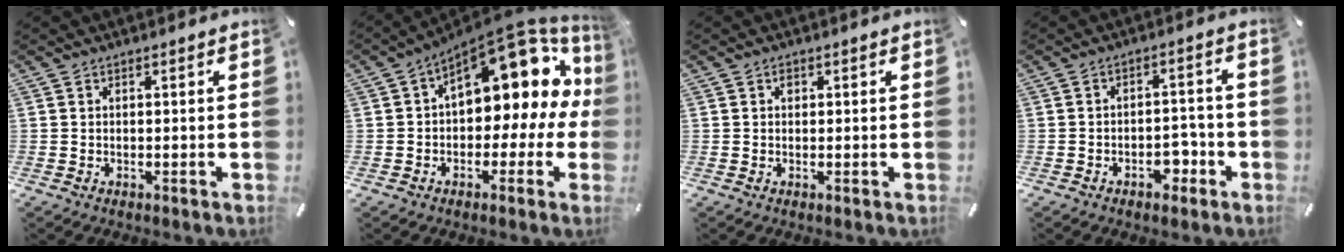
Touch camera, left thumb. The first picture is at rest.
{"total": 14.2, "force": [7.4, 7.4, 9.6], "torque": [-0.119, -0.071, 0.120]}
{"total": 0.9, "force": [0.3, 0.8, 0.5], "torque": [-0.001, 0.000, 0.003]}
{"total": 5.8, "force": [-2.6, 3.9, 3.4], "torque": [-0.036, 0.010, -0.047]}